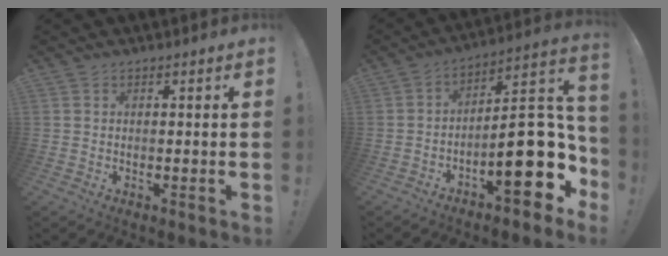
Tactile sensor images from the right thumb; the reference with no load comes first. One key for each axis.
{"total": 21.3, "fx": -5.1, "fy": 8.6, "fz": 18.9, "tx": -0.252, "ty": 0.030, "tz": -0.068}